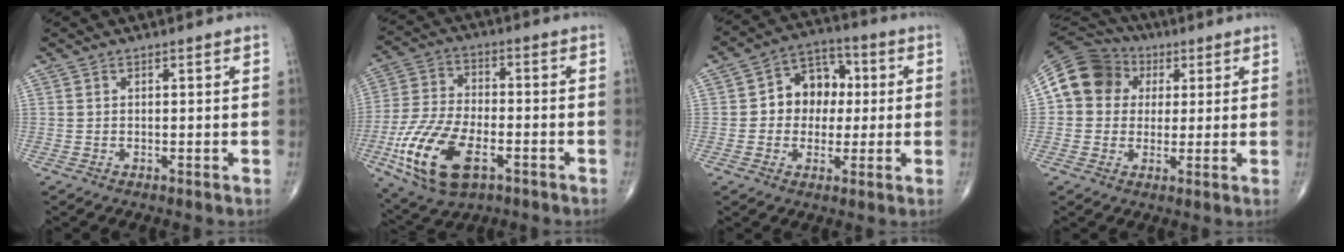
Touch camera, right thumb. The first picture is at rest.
{"total": 17.2, "force": [-6.6, 8.8, 13.2], "torque": [-0.264, 0.010, -0.117]}
{"total": 10.3, "force": [0.7, 8.3, 6.1], "torque": [-0.045, 0.025, 0.003]}
{"total": 12.8, "force": [2.8, 11.2, 5.5], "torque": [-0.088, 0.023, 0.040]}